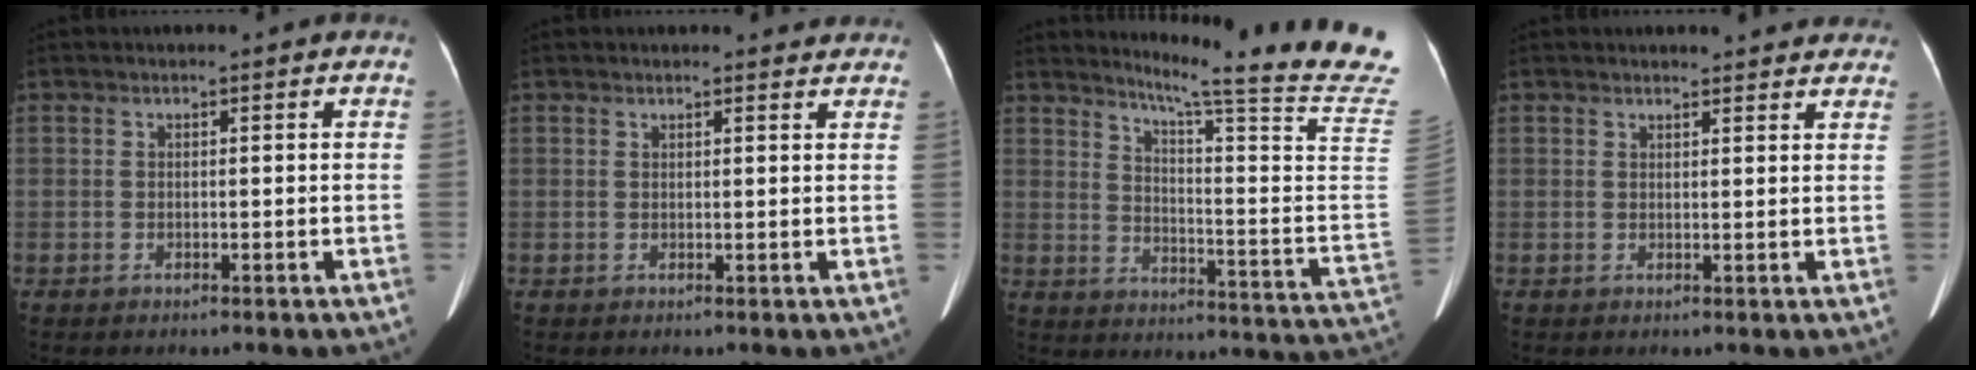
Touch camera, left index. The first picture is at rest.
{"total": 2.8, "force": [2.7, 0.5, 0.2], "torque": [-0.006, -0.001, 0.021]}
{"total": 24.3, "force": [21.0, -2.8, 12.0], "torque": [-0.175, -0.150, 0.256]}
{"total": 7.6, "force": [7.1, 1.7, 2.2], "torque": [-0.015, 0.003, 0.065]}